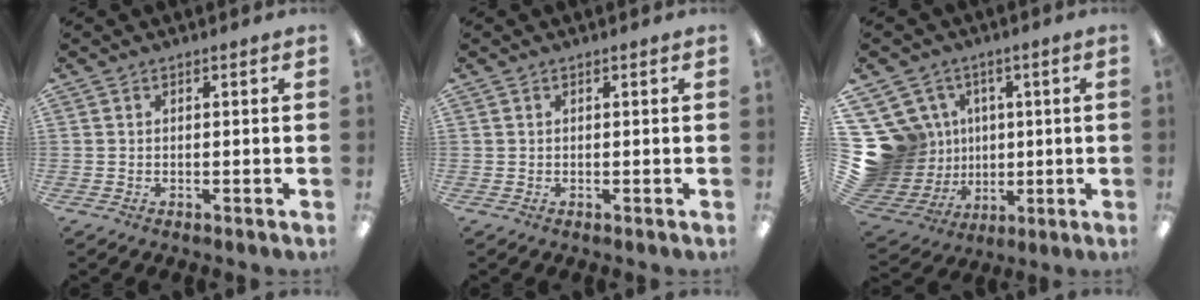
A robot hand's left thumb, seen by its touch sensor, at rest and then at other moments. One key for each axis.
{"total": 0.0}
{"total": 17.8, "fx": 3.2, "fy": 16.4, "fz": 6.0, "tx": -0.168, "ty": -0.033, "tz": 0.097}